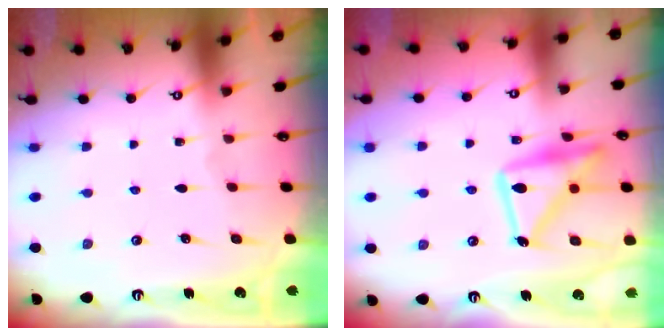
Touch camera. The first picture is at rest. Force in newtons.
{"total": 17.9, "press": 17.8, "slide": 1.4}